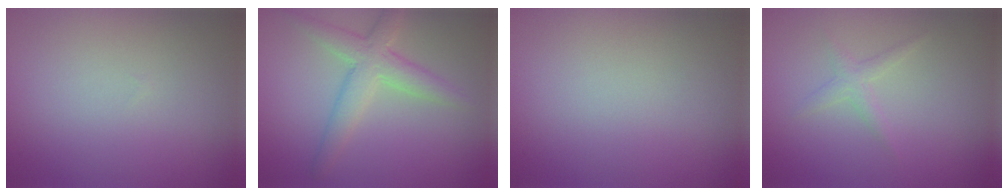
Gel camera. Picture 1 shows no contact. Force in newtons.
{"total": 3.8, "press": 3.8, "slide": 0.2}
{"total": 0.0}
{"total": 1.3, "press": 1.3, "slide": 0.0}